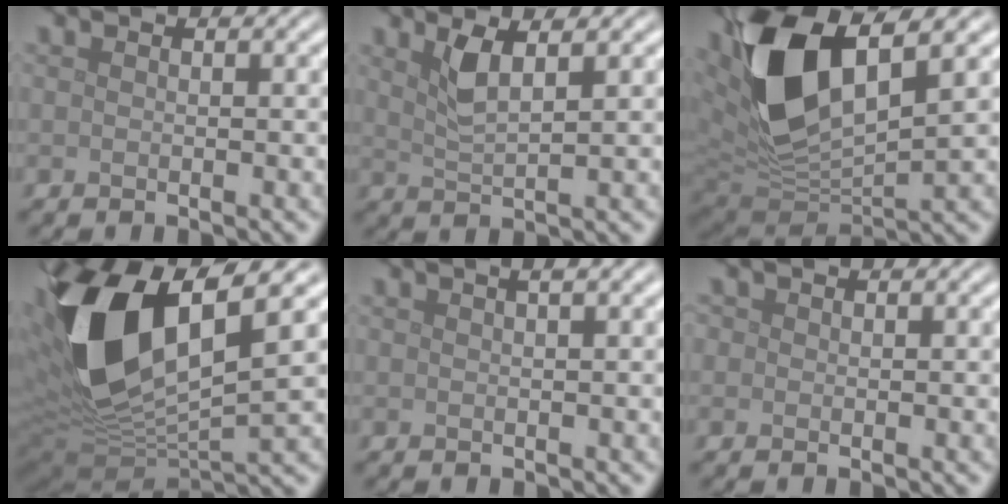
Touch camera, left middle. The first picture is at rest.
{"total": 2.6, "force": [1.4, 0.6, 2.1], "torque": [-0.040, -0.002, 0.028]}
{"total": 11.9, "force": [3.7, 6.0, 9.6], "torque": [-0.213, -0.009, 0.081]}
{"total": 15.2, "force": [3.0, 7.2, 13.0], "torque": [-0.280, -0.009, 0.060]}
{"total": 1.9, "force": [0.9, 0.5, 1.6], "torque": [-0.016, 0.006, 0.007]}
{"total": 0.5, "force": [0.1, 0.5, 0.0], "torque": [0.007, -0.001, -0.004]}